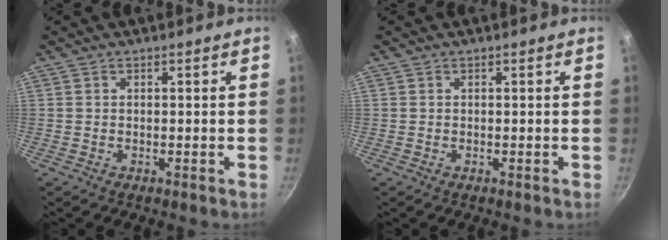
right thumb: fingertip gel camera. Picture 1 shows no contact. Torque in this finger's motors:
{"motor_torque": [0.00, 0.00, 0.09, -0.09, 0.00]}